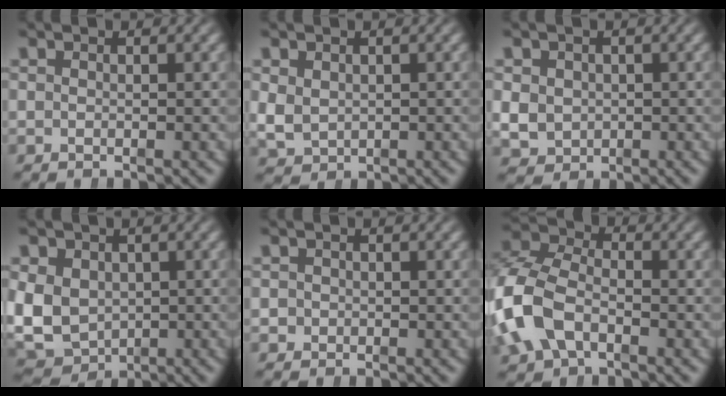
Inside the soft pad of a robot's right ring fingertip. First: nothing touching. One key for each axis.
{"total": 3.0, "fx": 0.1, "fy": 2.7, "fz": 1.2, "tx": -0.040, "ty": -0.020, "tz": 0.017}
{"total": 4.3, "fx": -0.6, "fy": 3.9, "fz": 1.6, "tx": -0.040, "ty": -0.021, "tz": 0.002}
{"total": 9.6, "fx": -1.7, "fy": 8.4, "fz": 4.3, "tx": -0.120, "ty": -0.051, "tz": -0.011}
{"total": 1.4, "fx": -0.5, "fy": 1.3, "fz": 0.0, "tx": -0.007, "ty": -0.006, "tz": -0.008}
{"total": 7.7, "fx": -1.1, "fy": 6.3, "fz": 4.3, "tx": -0.114, "ty": -0.011, "tz": -0.021}